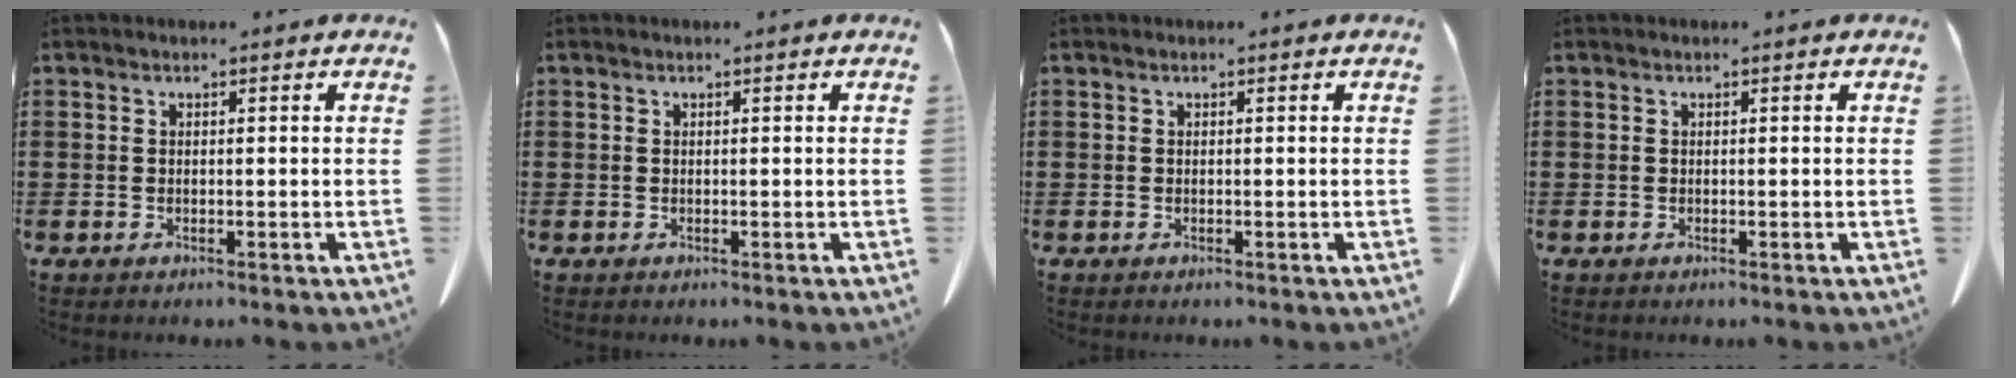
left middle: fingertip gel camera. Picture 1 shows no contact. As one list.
[{"total": 0.0}, {"total": 0.0}, {"total": 0.0}]